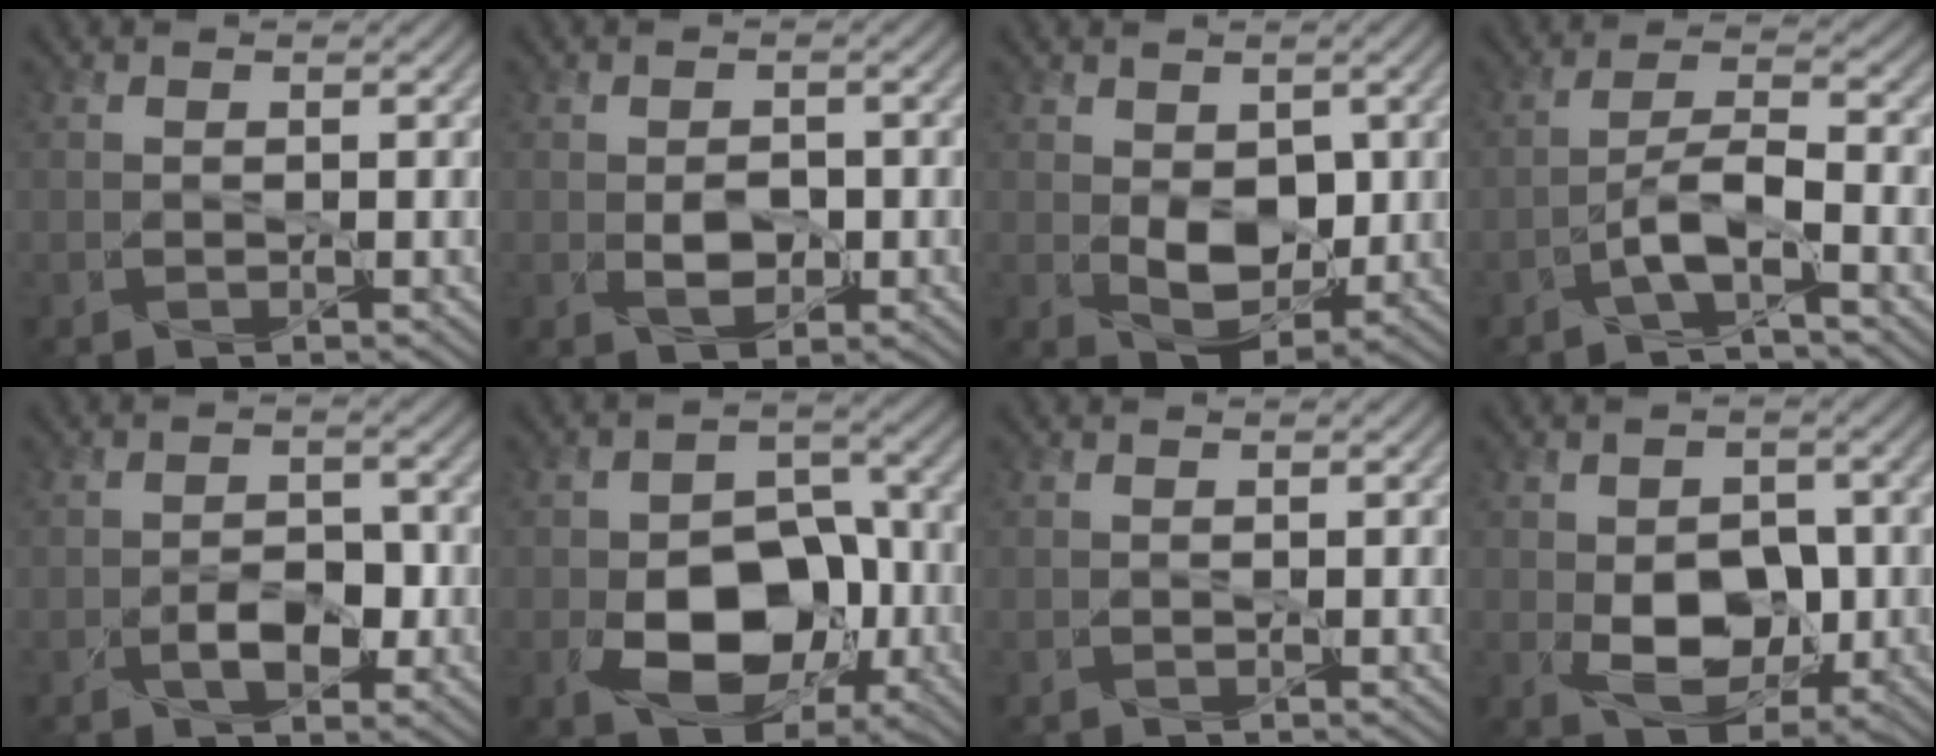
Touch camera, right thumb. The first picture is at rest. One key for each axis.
{"total": 2.7, "fx": -0.6, "fy": 1.3, "fz": 2.2, "tx": -0.040, "ty": -0.006, "tz": -0.009}
{"total": 6.8, "fx": 0.0, "fy": 4.1, "fz": 5.5, "tx": -0.106, "ty": -0.012, "tz": 0.000}
{"total": 3.9, "fx": -2.5, "fy": -0.4, "fz": 3.0, "tx": -0.056, "ty": 0.015, "tz": -0.050}
{"total": 3.4, "fx": -1.5, "fy": 1.3, "fz": 2.7, "tx": -0.039, "ty": -0.005, "tz": -0.021}
{"total": 11.2, "fx": -3.4, "fy": 7.2, "fz": 8.0, "tx": -0.127, "ty": -0.024, "tz": -0.054}
{"total": 0.0}
{"total": 7.4, "fx": -1.1, "fy": 4.6, "fz": 5.7, "tx": -0.100, "ty": -0.010, "tz": -0.018}